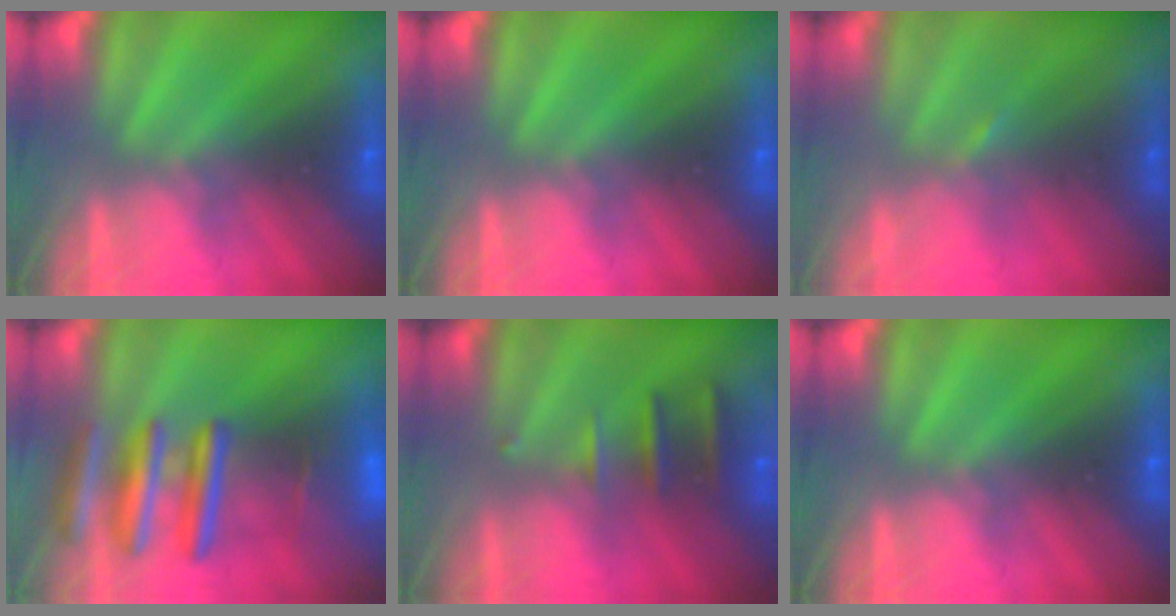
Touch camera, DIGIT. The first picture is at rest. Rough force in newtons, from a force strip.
{"total": 0.0}
{"total": 1.1}
{"total": 7.7}
{"total": 2.4}
{"total": 0.0}